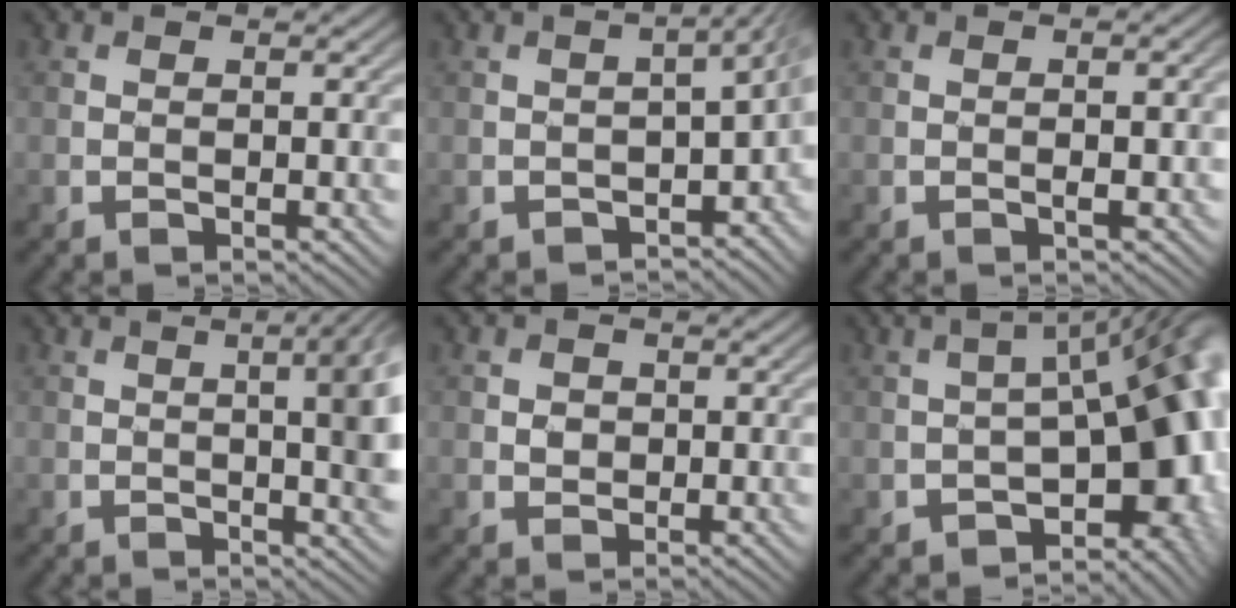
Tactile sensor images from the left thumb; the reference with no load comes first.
{"total": 7.8, "force": [-3.4, 3.7, 6.0], "torque": [-0.076, -0.029, -0.044]}
{"total": 1.8, "force": [-0.3, 0.3, 1.8], "torque": [-0.029, 0.003, -0.004]}
{"total": 9.5, "force": [0.8, 3.0, 8.9], "torque": [-0.090, 0.019, 0.000]}
{"total": 1.5, "force": [0.2, 1.3, 0.6], "torque": [-0.013, -0.004, 0.002]}
{"total": 16.2, "force": [-4.0, 7.9, 13.6], "torque": [-0.141, -0.015, -0.051]}